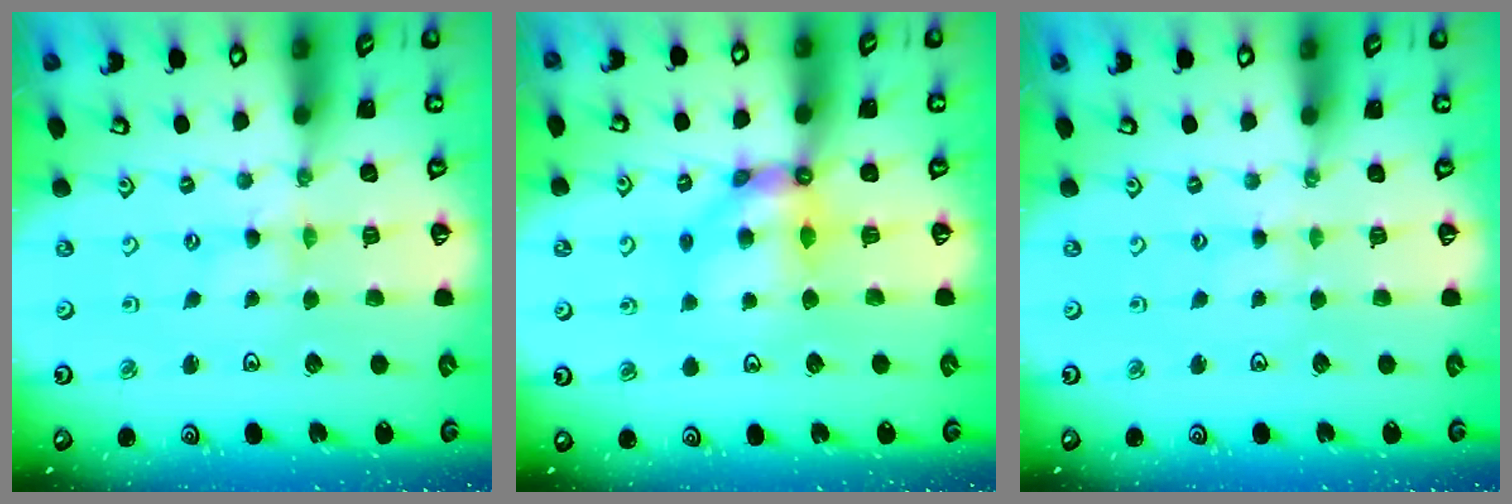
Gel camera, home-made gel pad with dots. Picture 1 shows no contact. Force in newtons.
{"total": 8.5, "press": 8.4, "slide": 0.9}
{"total": 1.5, "press": 1.5, "slide": 0.3}